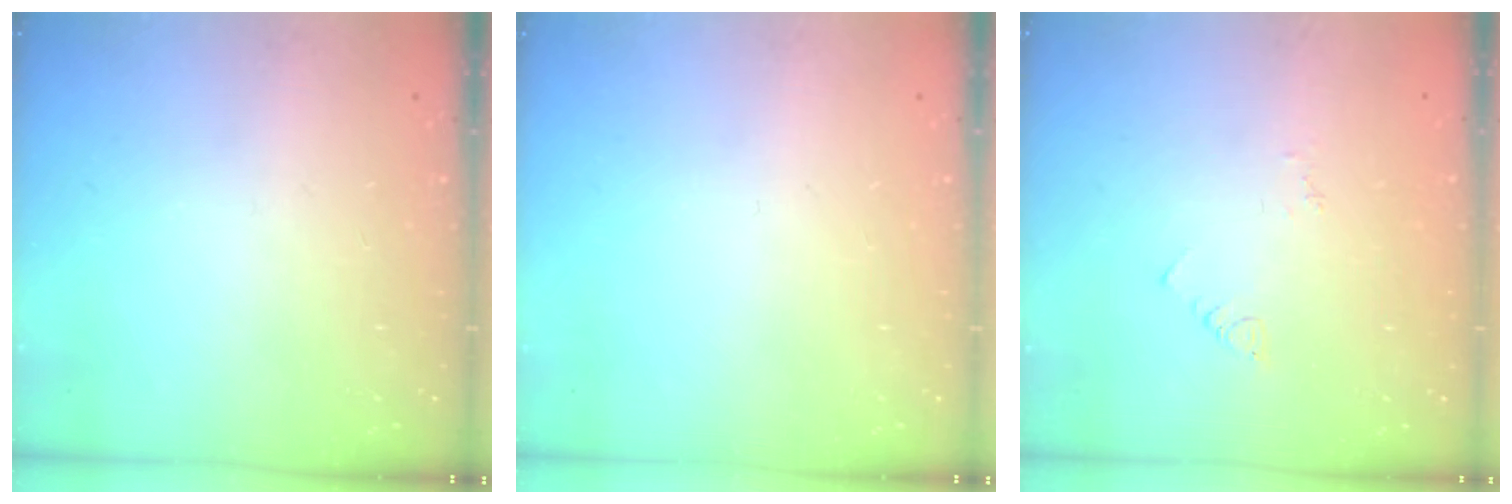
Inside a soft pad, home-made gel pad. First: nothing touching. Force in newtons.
{"total": 0.0}
{"total": 2.5, "press": 2.5, "slide": 0.4}